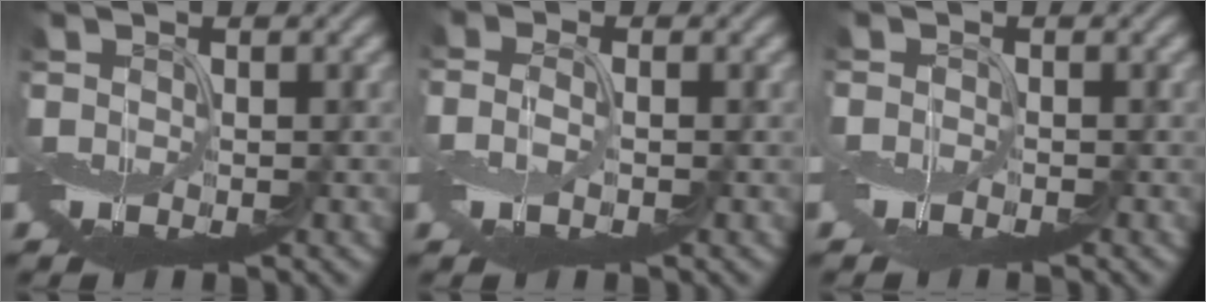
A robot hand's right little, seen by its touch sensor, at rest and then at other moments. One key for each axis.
{"total": 2.0, "fx": -0.5, "fy": 1.0, "fz": 1.6, "tx": -0.045, "ty": 0.001, "tz": -0.013}
{"total": 1.2, "fx": -1.0, "fy": 0.4, "fz": 0.5, "tx": -0.010, "ty": -0.002, "tz": -0.026}